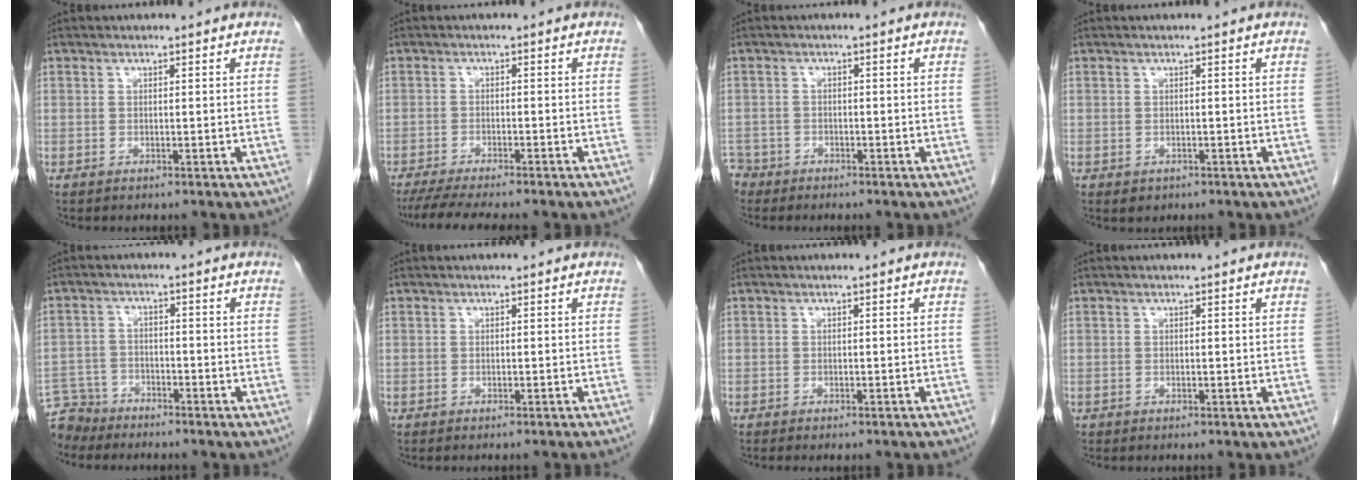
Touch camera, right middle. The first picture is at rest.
{"total": 8.8, "force": [-7.4, 0.3, 4.6], "torque": [-0.061, -0.016, -0.115]}
{"total": 2.9, "force": [-2.5, 1.4, -0.6], "torque": [0.010, 0.001, -0.049]}
{"total": 1.2, "force": [-0.6, 1.0, 0.4], "torque": [-0.009, 0.001, 0.000]}
{"total": 5.6, "force": [-5.2, 1.9, -0.5], "torque": [0.014, -0.004, -0.099]}
{"total": 2.0, "force": [-1.8, -0.4, 0.9], "torque": [-0.008, 0.006, -0.024]}
{"total": 4.8, "force": [-4.2, 1.0, 2.1], "torque": [-0.024, -0.006, -0.049]}
{"total": 0.0}